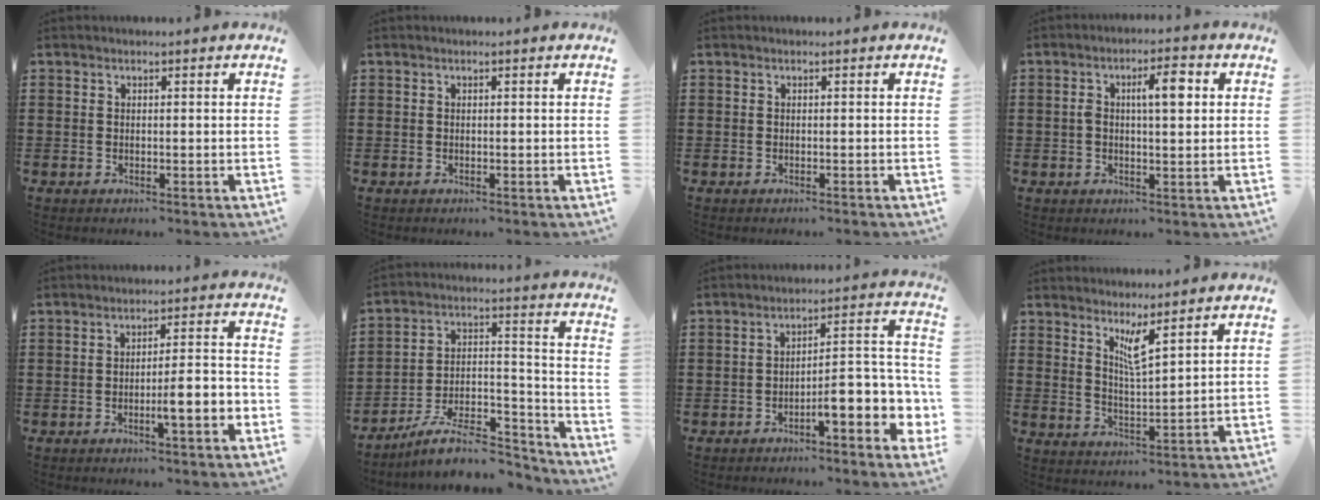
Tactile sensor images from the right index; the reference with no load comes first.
{"total": 0.0}
{"total": 0.0}
{"total": 5.1, "force": [0.9, 1.6, 4.7], "torque": [-0.078, 0.004, 0.008]}
{"total": 5.5, "force": [-2.3, 0.6, 4.9], "torque": [-0.072, -0.006, -0.041]}
{"total": 10.9, "force": [-9.1, 3.2, 5.1], "torque": [-0.080, 0.033, -0.171]}
{"total": 6.7, "force": [-3.3, 1.9, 5.5], "torque": [-0.078, -0.022, -0.064]}
{"total": 4.0, "force": [2.8, 0.2, 2.8], "torque": [-0.054, -0.006, 0.048]}